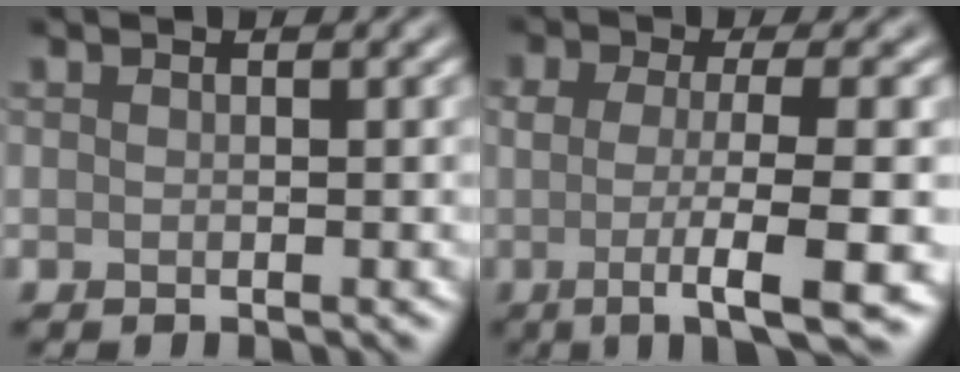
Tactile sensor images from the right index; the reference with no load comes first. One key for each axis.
{"total": 7.7, "fx": -1.6, "fy": 1.8, "fz": 7.3, "tx": -0.114, "ty": -0.011, "tz": -0.029}